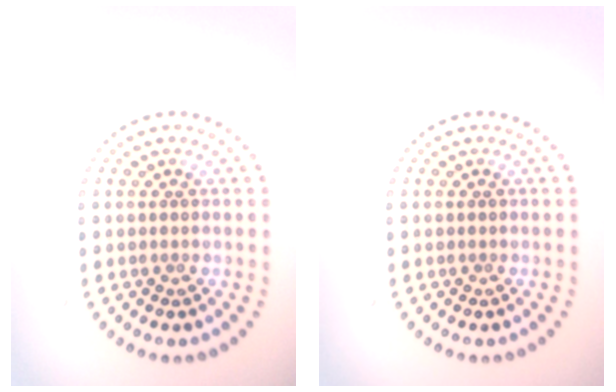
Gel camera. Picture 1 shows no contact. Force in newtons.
{"total": 0.0}